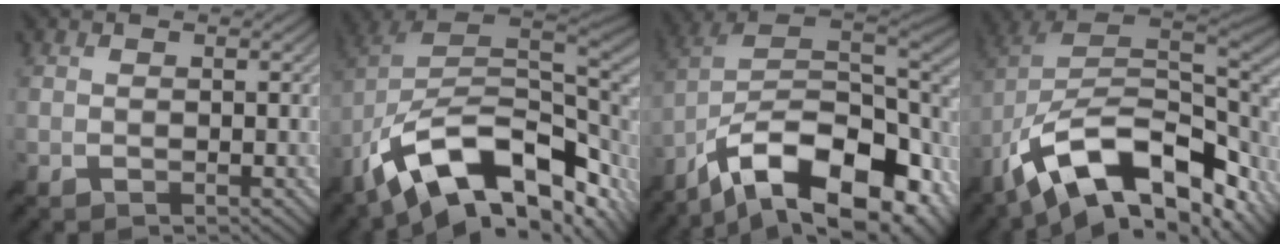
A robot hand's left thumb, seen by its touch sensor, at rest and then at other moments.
{"total": 16.1, "force": [-5.1, 8.5, 12.7], "torque": [-0.239, -0.003, -0.086]}
{"total": 18.3, "force": [-9.4, 8.6, 13.1], "torque": [-0.249, -0.010, -0.149]}
{"total": 16.1, "force": [-6.3, 7.8, 12.5], "torque": [-0.242, 0.003, -0.118]}